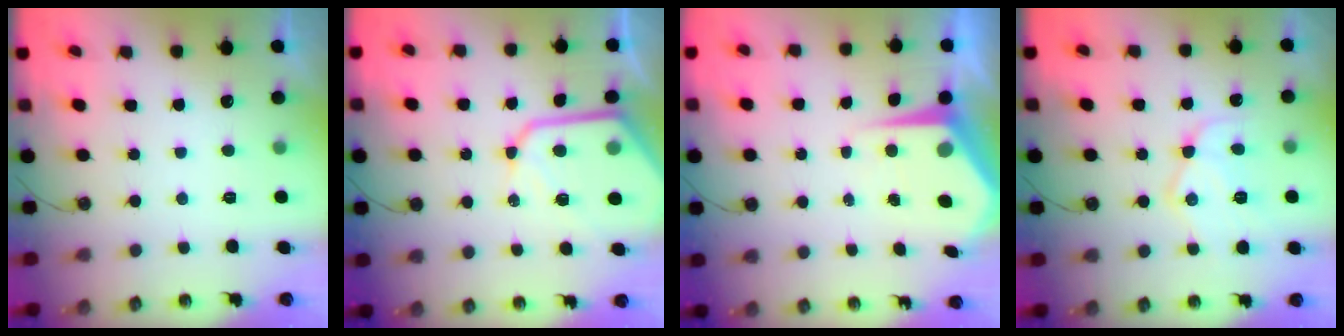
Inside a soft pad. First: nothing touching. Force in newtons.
{"total": 14.0, "press": 14.0, "slide": 1.2}
{"total": 7.2, "press": 7.2, "slide": 0.5}
{"total": 13.3, "press": 13.3, "slide": 1.1}